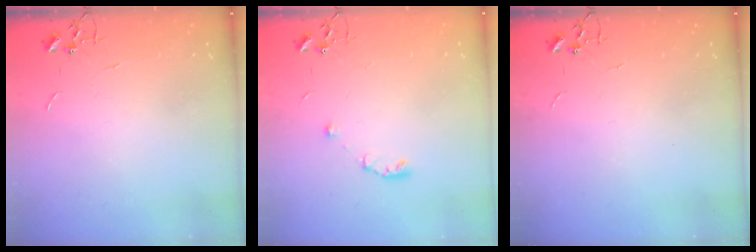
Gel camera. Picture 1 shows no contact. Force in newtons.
{"total": 5.7, "press": 5.7, "slide": 0.8}
{"total": 0.0}